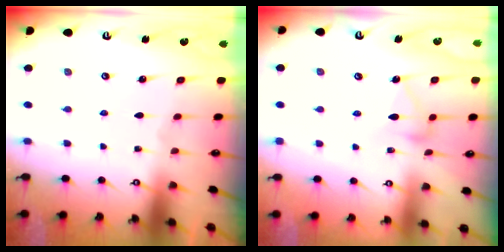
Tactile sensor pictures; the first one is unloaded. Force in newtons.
{"total": 8.0, "press": 8.0, "slide": 0.4}